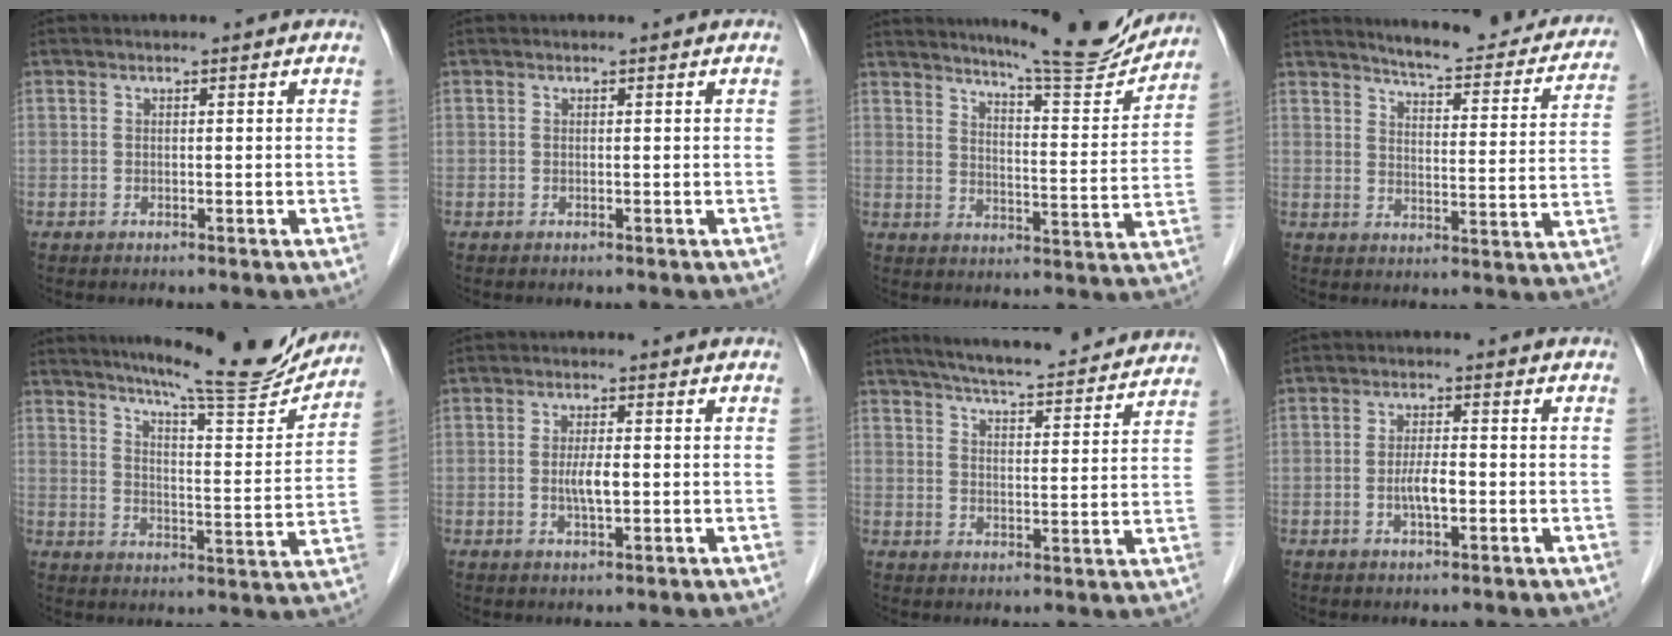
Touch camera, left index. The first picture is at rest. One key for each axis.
{"total": 0.0}
{"total": 15.1, "fx": 14.2, "fy": 0.6, "fz": 5.2, "tx": -0.076, "ty": -0.043, "tz": 0.184}
{"total": 18.6, "fx": 16.9, "fy": 3.3, "fz": 7.0, "tx": -0.075, "ty": -0.039, "tz": 0.196}
{"total": 17.4, "fx": 15.9, "fy": 0.7, "fz": 7.1, "tx": -0.109, "ty": -0.041, "tz": 0.213}
{"total": 3.1, "fx": -0.3, "fy": 0.7, "fz": 3.0, "tx": -0.062, "ty": -0.002, "tz": -0.005}
{"total": 20.0, "fx": 18.3, "fy": 2.2, "fz": 7.8, "tx": -0.116, "ty": 0.003, "tz": 0.240}
{"total": 3.3, "fx": -0.8, "fy": 0.8, "fz": 3.1, "tx": -0.063, "ty": 0.001, "tz": -0.014}